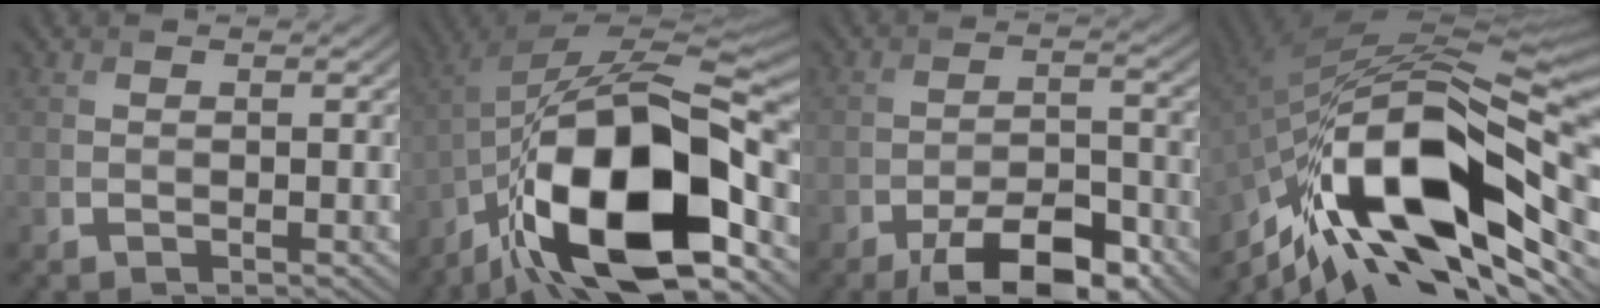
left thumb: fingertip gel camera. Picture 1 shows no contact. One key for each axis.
{"total": 19.0, "fx": -8.3, "fy": 7.9, "fz": 15.2, "tx": -0.269, "ty": 0.001, "tz": -0.156}
{"total": 9.9, "fx": -6.4, "fy": 3.5, "fz": 6.6, "tx": -0.103, "ty": 0.001, "tz": -0.110}
{"total": 20.0, "fx": -7.1, "fy": 8.5, "fz": 16.6, "tx": -0.330, "ty": -0.008, "tz": -0.132}